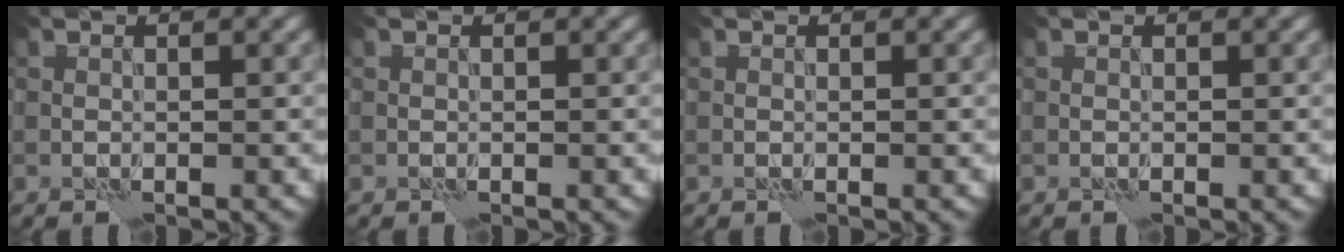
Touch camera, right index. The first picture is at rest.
{"total": 0.0}
{"total": 0.0}
{"total": 0.0}